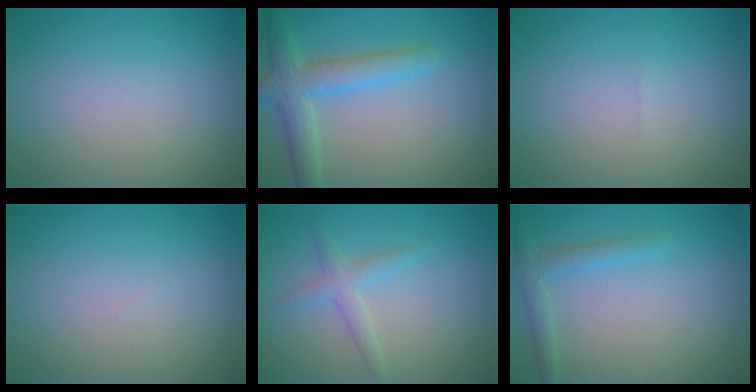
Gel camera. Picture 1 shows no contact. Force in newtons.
{"total": 4.2, "press": 4.2, "slide": 0.2}
{"total": 0.0}
{"total": 0.0}
{"total": 1.9, "press": 1.9, "slide": 0.1}
{"total": 1.9, "press": 1.9, "slide": 0.1}